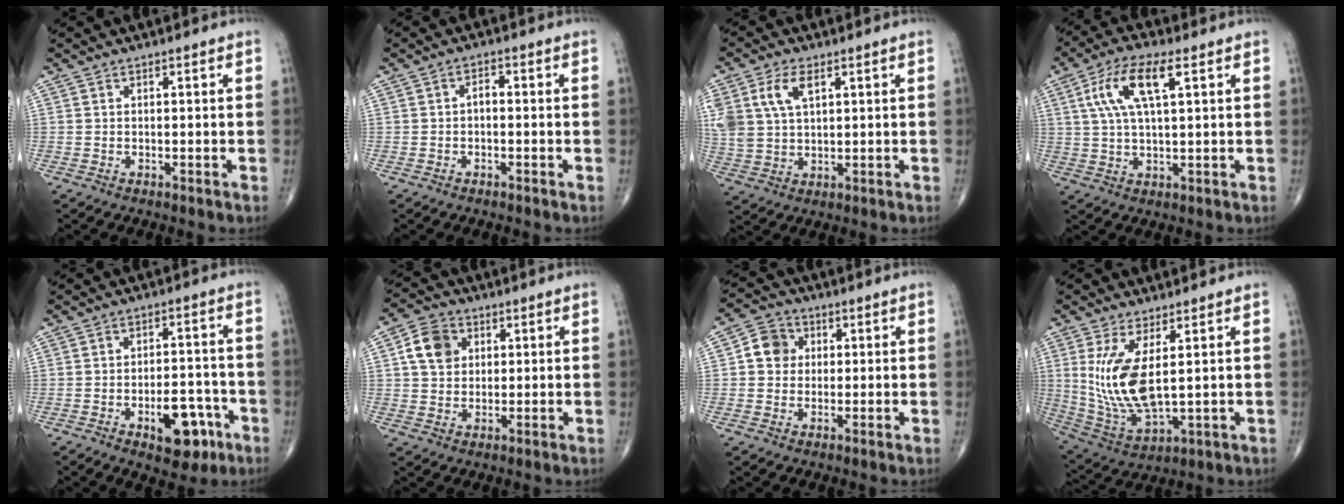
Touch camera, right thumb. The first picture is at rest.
{"total": 1.7, "force": [-0.4, 1.0, 1.3], "torque": [-0.015, 0.010, -0.011]}
{"total": 9.6, "force": [3.9, 5.5, 6.9], "torque": [-0.149, -0.001, 0.082]}
{"total": 10.4, "force": [3.6, 3.5, 9.2], "torque": [-0.193, 0.010, 0.068]}
{"total": 9.9, "force": [-4.5, 5.1, 7.2], "torque": [-0.076, 0.030, -0.058]}
{"total": 7.6, "force": [2.2, 6.0, 4.1], "torque": [-0.055, 0.001, 0.034]}
{"total": 6.1, "force": [0.9, 5.5, 2.6], "torque": [-0.024, 0.008, 0.005]}
{"total": 12.9, "force": [2.6, 5.0, 11.7], "torque": [-0.245, -0.029, 0.070]}